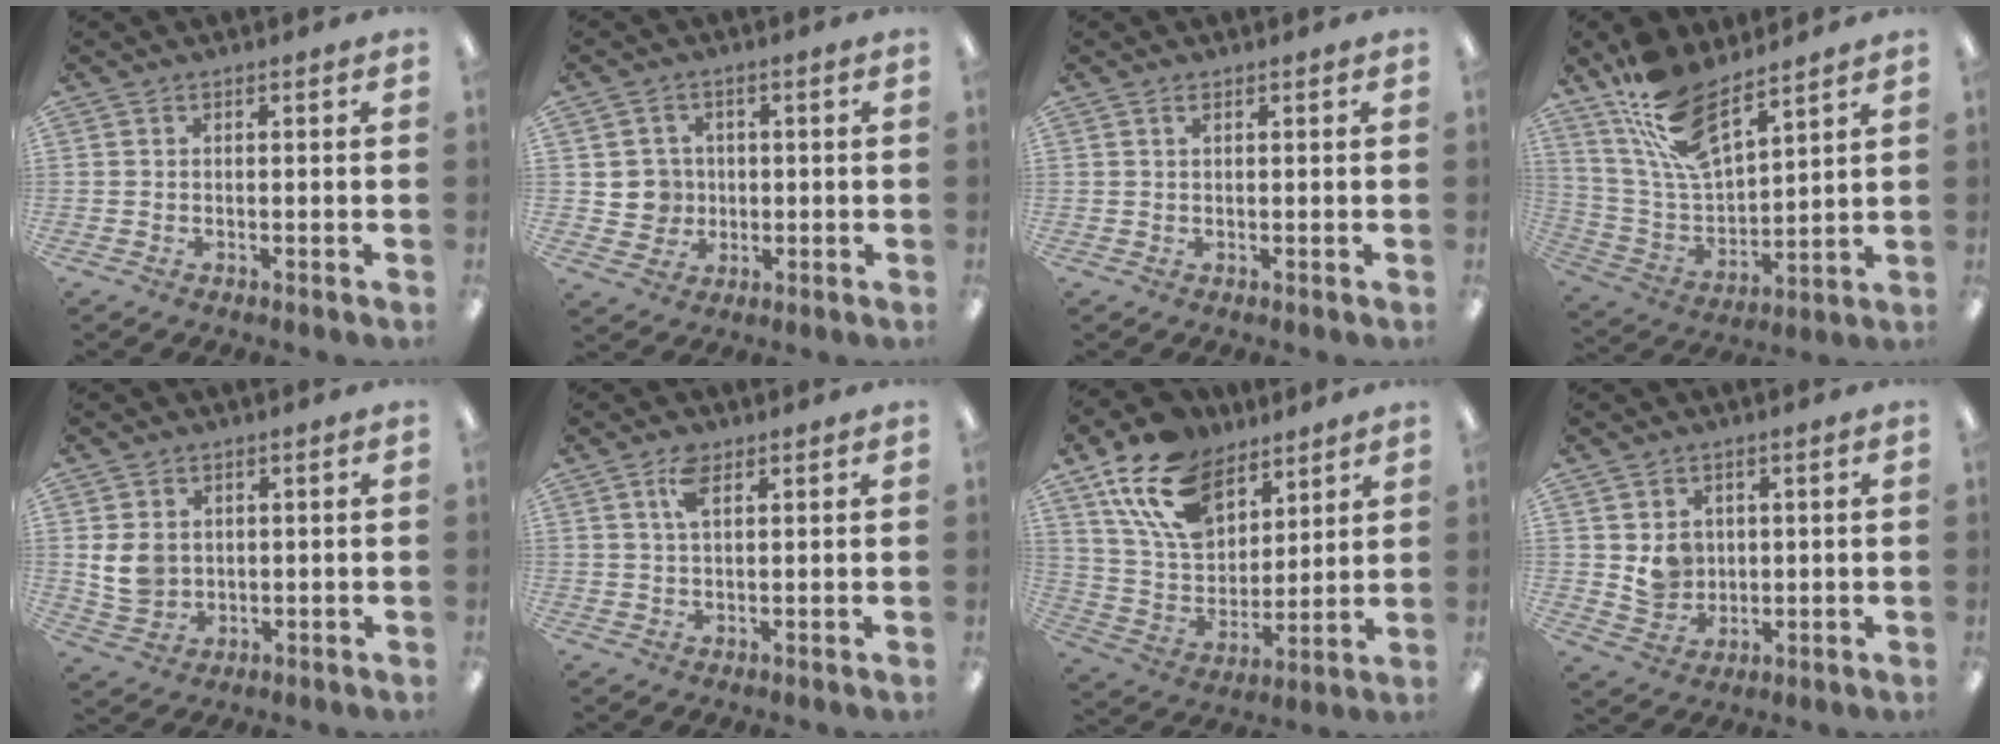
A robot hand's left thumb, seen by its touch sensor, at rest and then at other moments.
{"total": 5.4, "force": [0.6, 5.4, 0.5], "torque": [-0.003, 0.004, 0.012]}
{"total": 1.0, "force": [0.6, 0.4, 0.7], "torque": [-0.016, 0.003, 0.010]}
{"total": 15.9, "force": [11.3, 6.2, 9.3], "torque": [-0.192, -0.052, 0.209]}
{"total": 6.1, "force": [1.2, 5.2, 3.0], "torque": [-0.062, 0.002, 0.022]}
{"total": 5.1, "force": [2.7, 2.3, 3.7], "torque": [-0.074, 0.003, 0.046]}
{"total": 18.5, "force": [11.5, 11.1, 9.5], "torque": [-0.179, -0.045, 0.217]}
{"total": 6.1, "force": [1.9, 5.5, 1.9], "torque": [-0.021, -0.002, 0.037]}